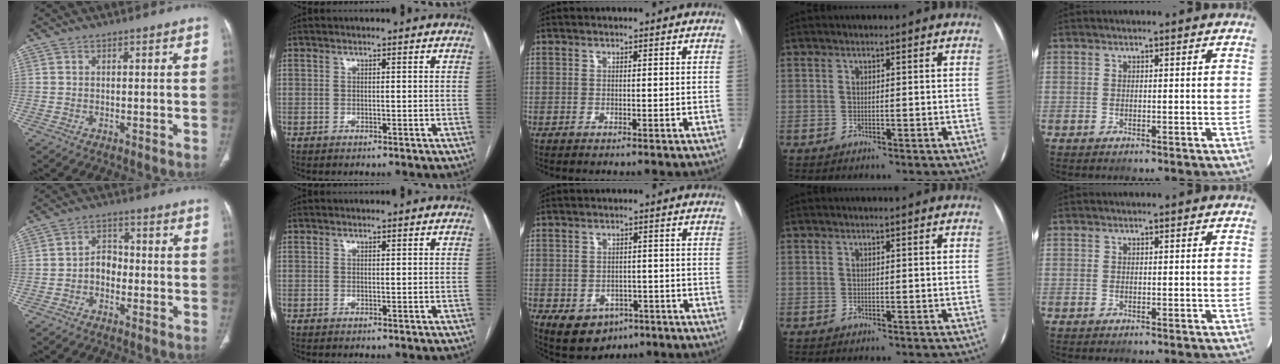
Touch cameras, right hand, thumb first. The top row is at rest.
{"thumb": {"total": 4.2, "force": [-1.3, 3.2, 2.4], "torque": [-0.024, 0.021, -0.033]}, "middle": {"total": 7.7, "force": [-3.9, 5.6, 3.5], "torque": [-0.058, 0.007, -0.048]}}